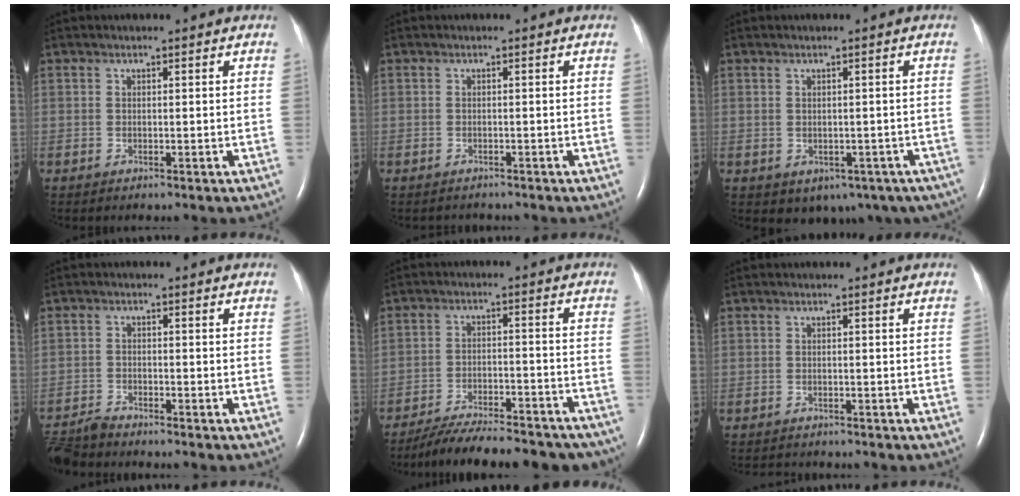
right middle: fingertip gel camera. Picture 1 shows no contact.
{"total": 1.4, "force": [-1.3, 0.5, 0.0], "torque": [-0.006, -0.003, -0.017]}
{"total": 8.6, "force": [-4.9, 6.2, 3.4], "torque": [-0.034, 0.014, -0.051]}
{"total": 5.0, "force": [-5.0, 0.2, 0.5], "torque": [-0.010, -0.020, -0.095]}
{"total": 20.0, "force": [-17.9, 4.5, 7.9], "torque": [-0.110, -0.006, -0.246]}
{"total": 2.3, "force": [-2.1, 0.7, 0.3], "torque": [-0.007, -0.006, -0.028]}